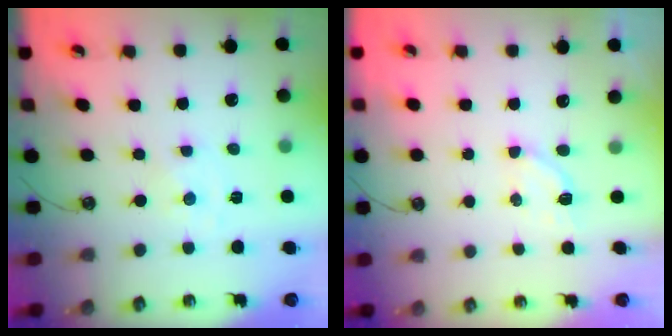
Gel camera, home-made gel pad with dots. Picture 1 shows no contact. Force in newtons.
{"total": 2.9, "press": 2.9, "slide": 0.7}